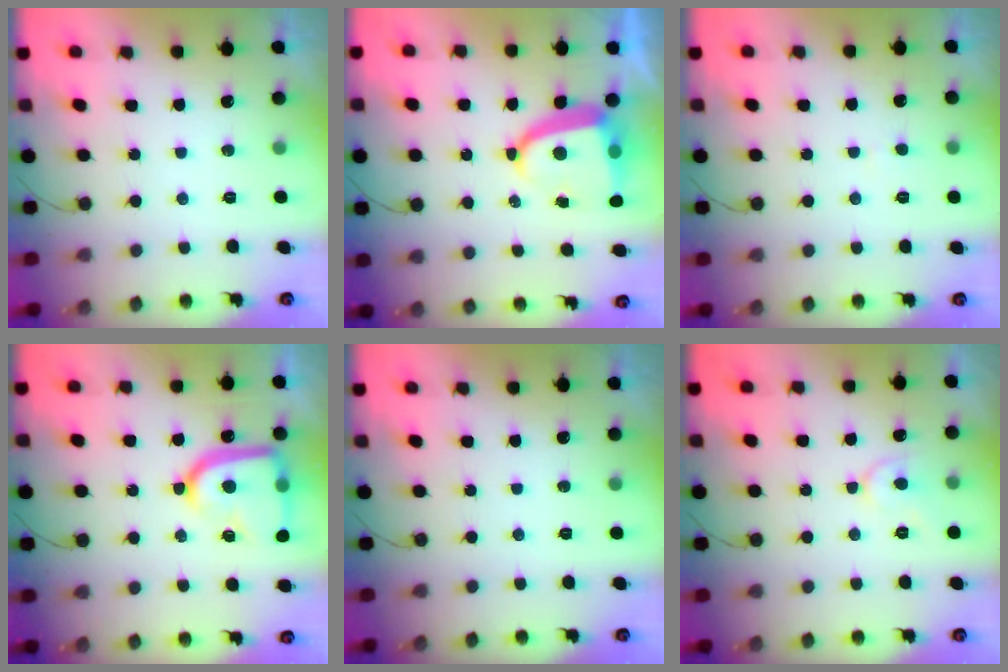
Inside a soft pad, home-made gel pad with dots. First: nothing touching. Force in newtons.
{"total": 9.5, "press": 9.4, "slide": 1.2}
{"total": 1.8, "press": 1.7, "slide": 0.1}
{"total": 18.1, "press": 18.0, "slide": 1.7}
{"total": 0.0}
{"total": 6.5, "press": 6.4, "slide": 0.7}